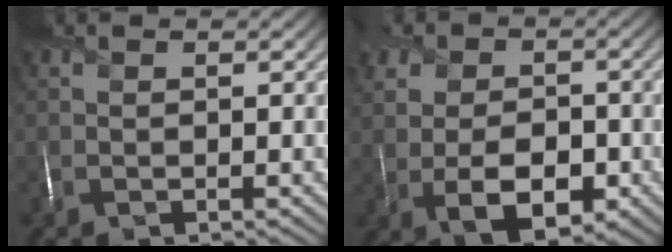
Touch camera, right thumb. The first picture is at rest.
{"total": 9.4, "force": [-1.6, 6.6, 6.5], "torque": [-0.097, -0.002, -0.039]}